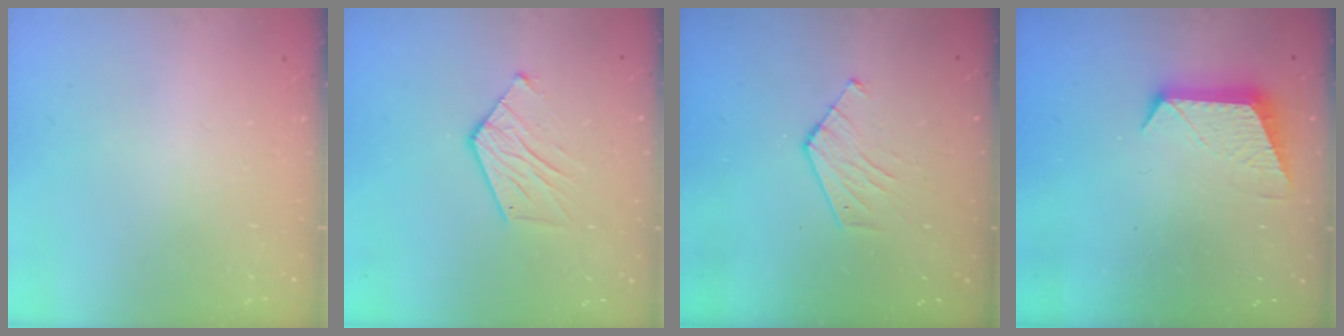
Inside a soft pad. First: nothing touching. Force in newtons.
{"total": 9.6, "press": 9.6, "slide": 0.7}
{"total": 5.5, "press": 5.4, "slide": 0.6}
{"total": 10.1, "press": 10.1, "slide": 0.5}